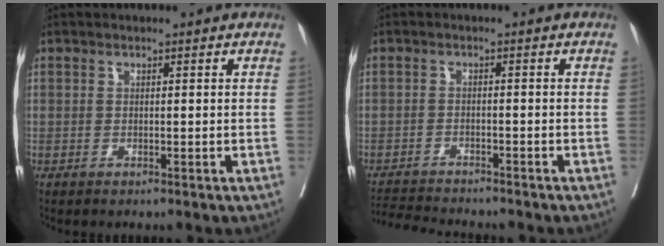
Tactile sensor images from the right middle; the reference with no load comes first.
{"total": 6.7, "force": [-6.5, 0.1, 1.6], "torque": [-0.022, -0.012, -0.106]}